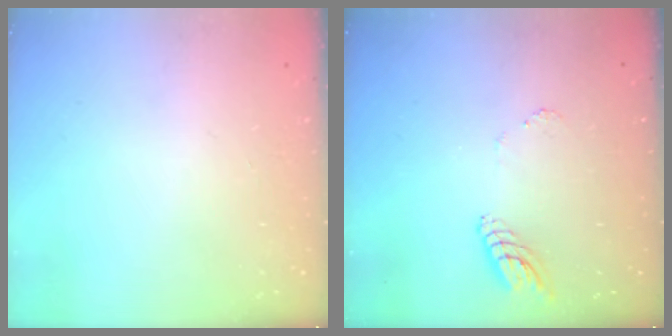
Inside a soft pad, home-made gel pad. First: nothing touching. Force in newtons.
{"total": 6.8, "press": 6.7, "slide": 0.7}